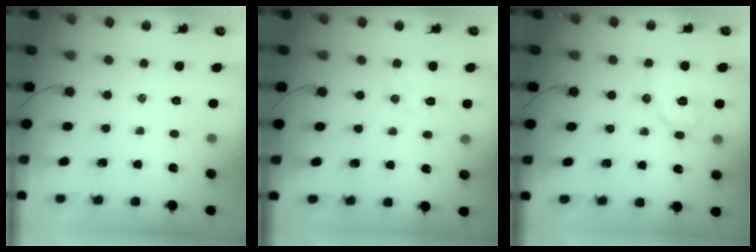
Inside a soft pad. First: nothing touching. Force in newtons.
{"total": 5.2, "press": 5.0, "slide": 1.2}
{"total": 10.0, "press": 10.0, "slide": 0.2}